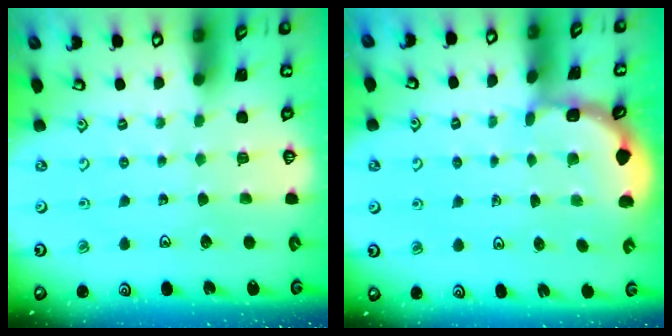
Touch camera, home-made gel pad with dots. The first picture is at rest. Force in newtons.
{"total": 1.9, "press": 1.9, "slide": 0.2}